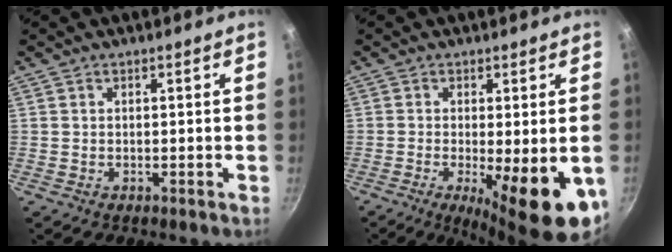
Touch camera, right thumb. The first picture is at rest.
{"total": 13.3, "force": [-3.9, 3.5, 12.2], "torque": [-0.164, -0.014, -0.048]}